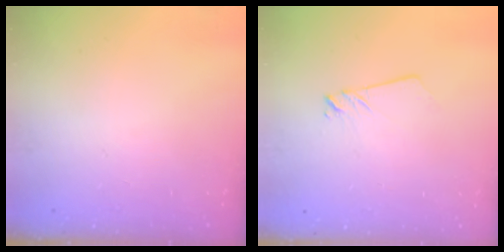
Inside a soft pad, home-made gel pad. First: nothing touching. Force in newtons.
{"total": 1.7, "press": 1.7, "slide": 0.1}